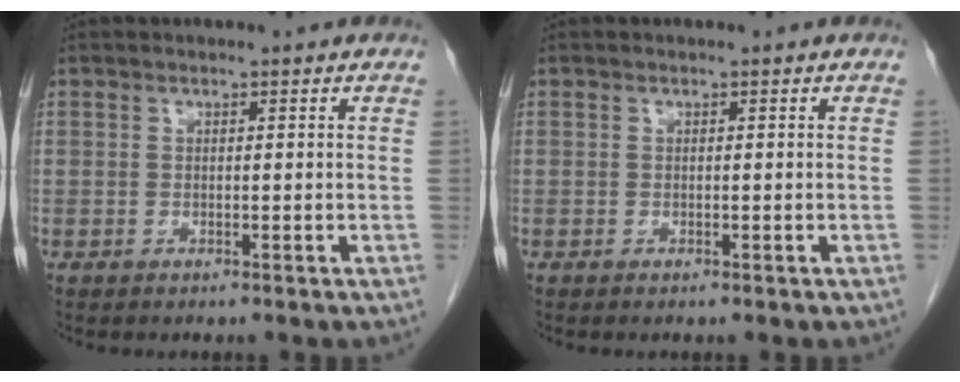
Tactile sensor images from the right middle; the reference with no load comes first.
{"total": 0.0}